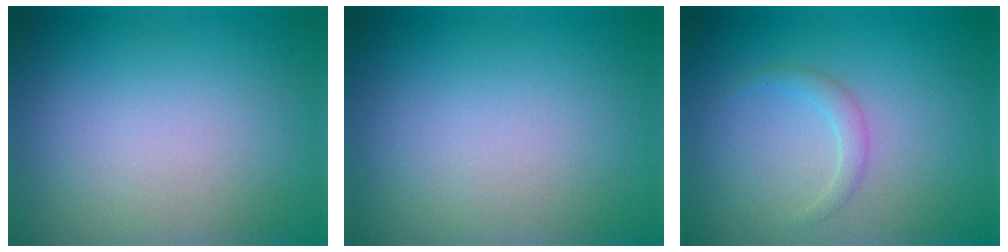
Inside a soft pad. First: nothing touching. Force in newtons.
{"total": 0.0}
{"total": 1.3, "press": 1.3, "slide": 0.2}